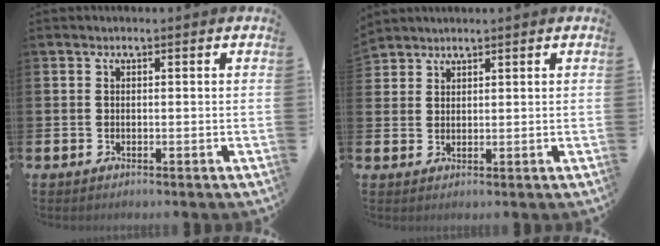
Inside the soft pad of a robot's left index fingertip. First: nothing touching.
{"total": 2.5, "force": [2.4, 0.4, -0.4], "torque": [0.010, -0.012, 0.045]}